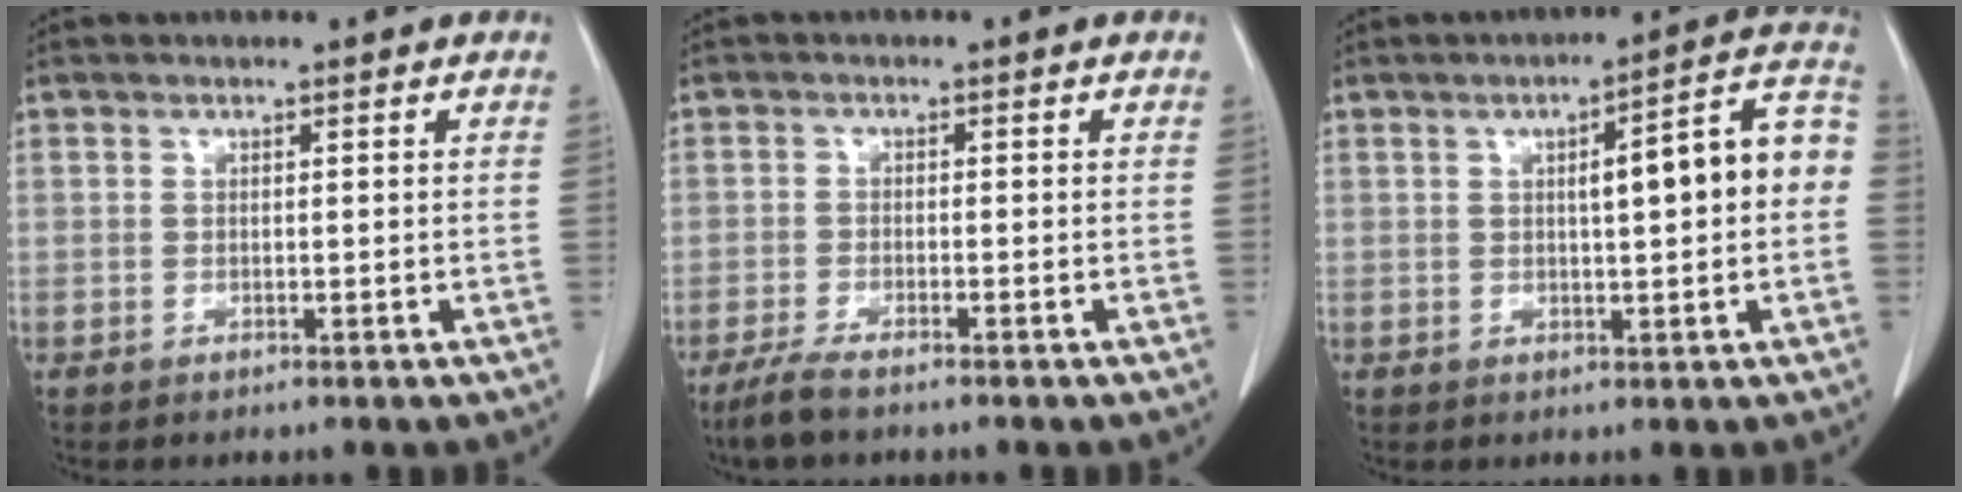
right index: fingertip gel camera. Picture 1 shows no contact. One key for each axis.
{"total": 3.8, "fx": -3.1, "fy": 0.3, "fz": 2.2, "tx": -0.048, "ty": -0.009, "tz": -0.057}
{"total": 10.3, "fx": 0.6, "fy": 1.5, "fz": 10.2, "tx": -0.135, "ty": 0.034, "tz": 0.007}